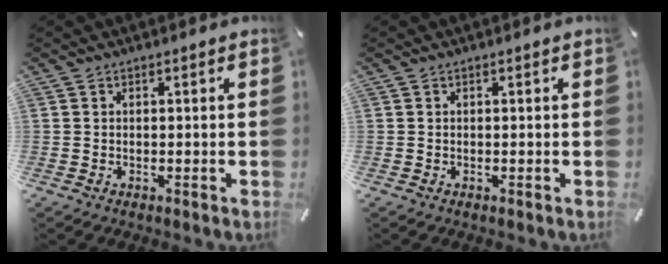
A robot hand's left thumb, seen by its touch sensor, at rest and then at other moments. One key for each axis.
{"total": 0.0}